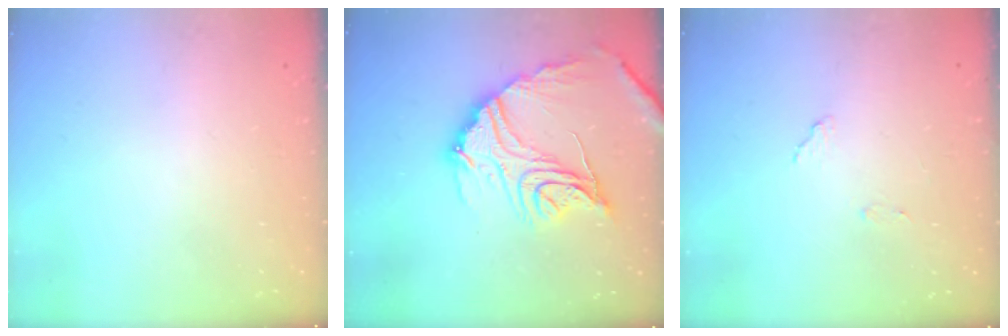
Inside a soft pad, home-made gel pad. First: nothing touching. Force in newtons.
{"total": 20.1, "press": 20.0, "slide": 1.3}
{"total": 8.3, "press": 8.3, "slide": 0.8}